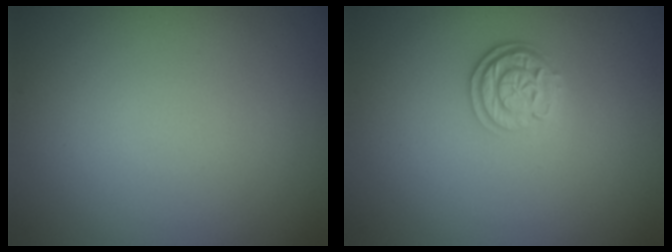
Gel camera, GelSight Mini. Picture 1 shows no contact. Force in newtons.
{"total": 2.5, "press": 2.1, "slide": 1.4}